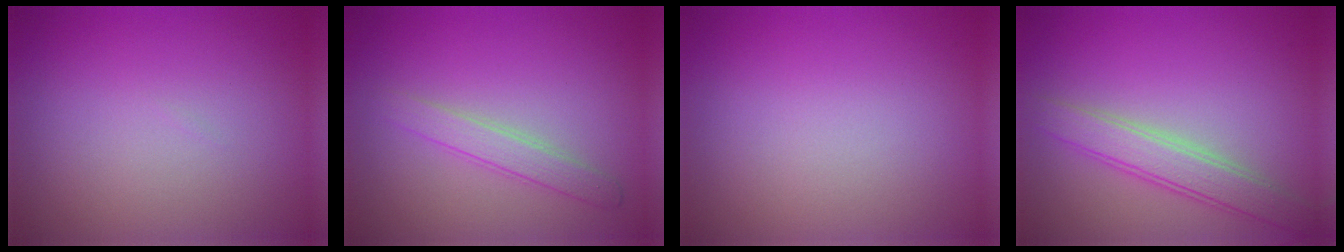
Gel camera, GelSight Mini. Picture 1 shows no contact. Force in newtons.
{"total": 2.1, "press": 2.1, "slide": 0.0}
{"total": 0.0}
{"total": 3.5, "press": 3.5, "slide": 0.2}